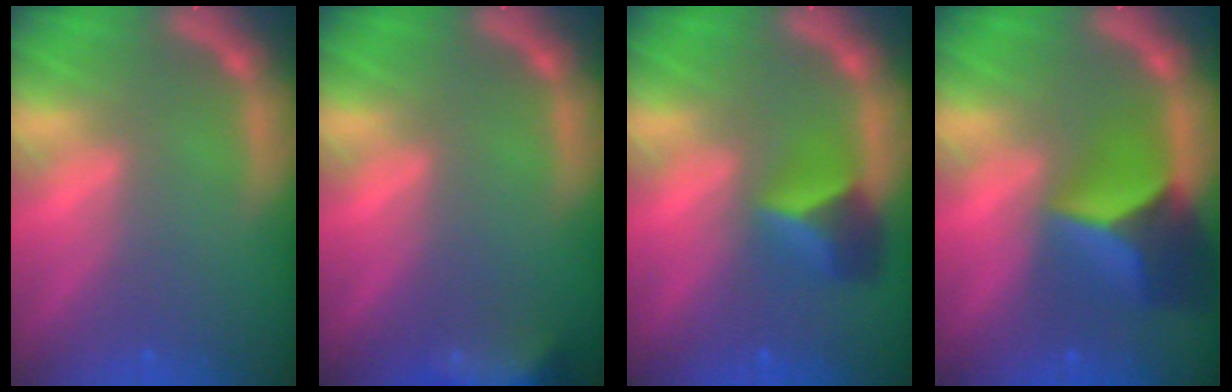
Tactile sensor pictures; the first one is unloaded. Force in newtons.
{"total": 6.9}
{"total": 4.0}
{"total": 7.4}